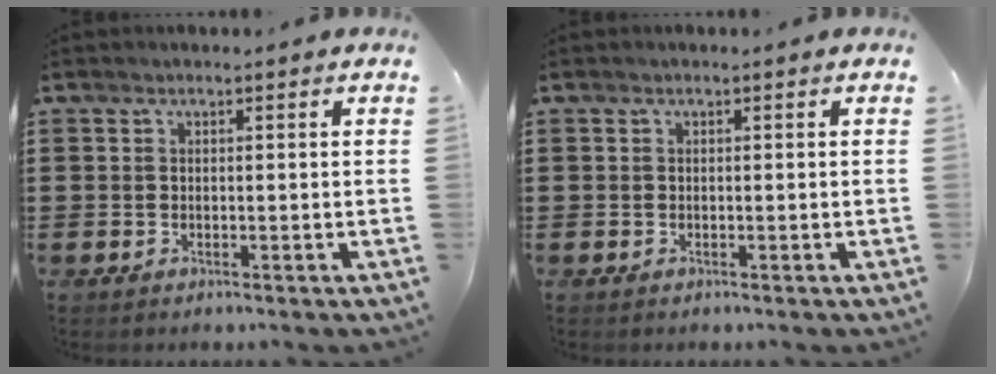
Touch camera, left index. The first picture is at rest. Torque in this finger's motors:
{"motor_torque": [0.00, 0.00, 0.00, -0.01]}